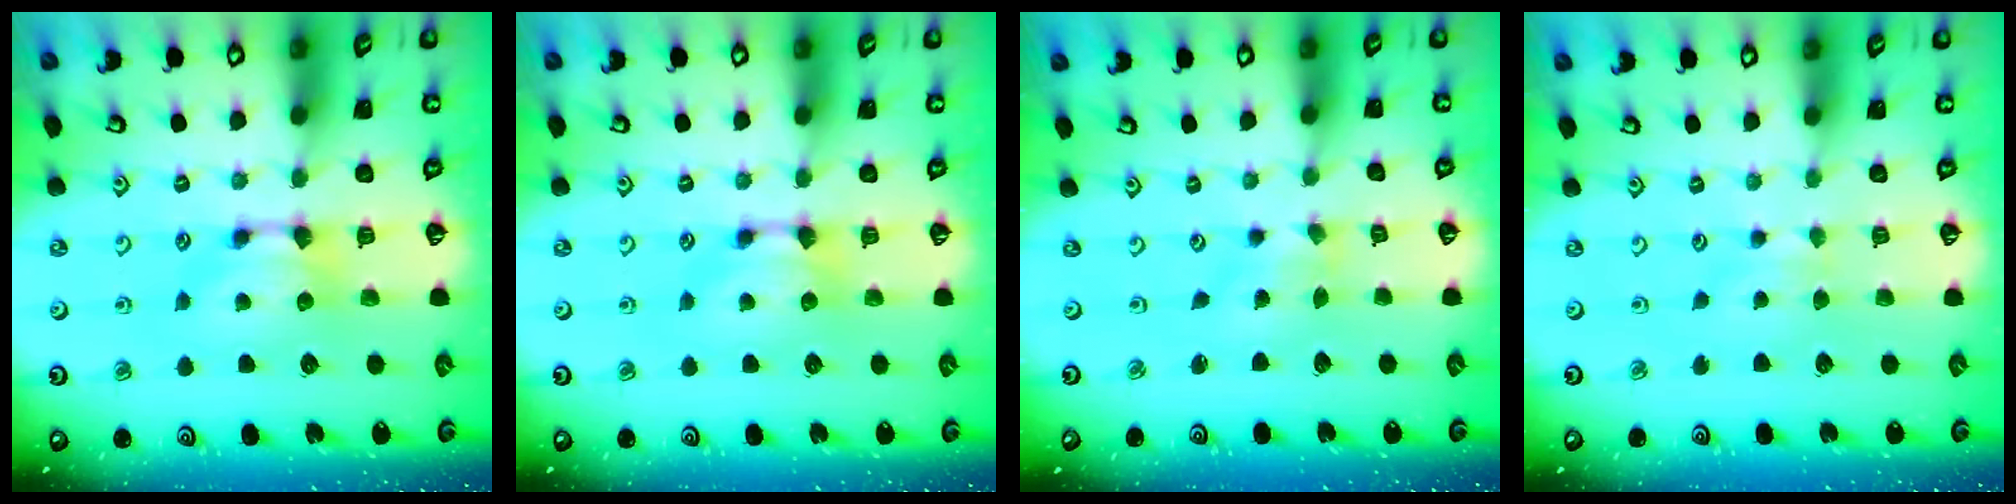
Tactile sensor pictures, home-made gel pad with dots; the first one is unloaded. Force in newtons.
{"total": 0.0}
{"total": 1.7, "press": 1.3, "slide": 1.0}
{"total": 2.4, "press": 2.3, "slide": 0.5}